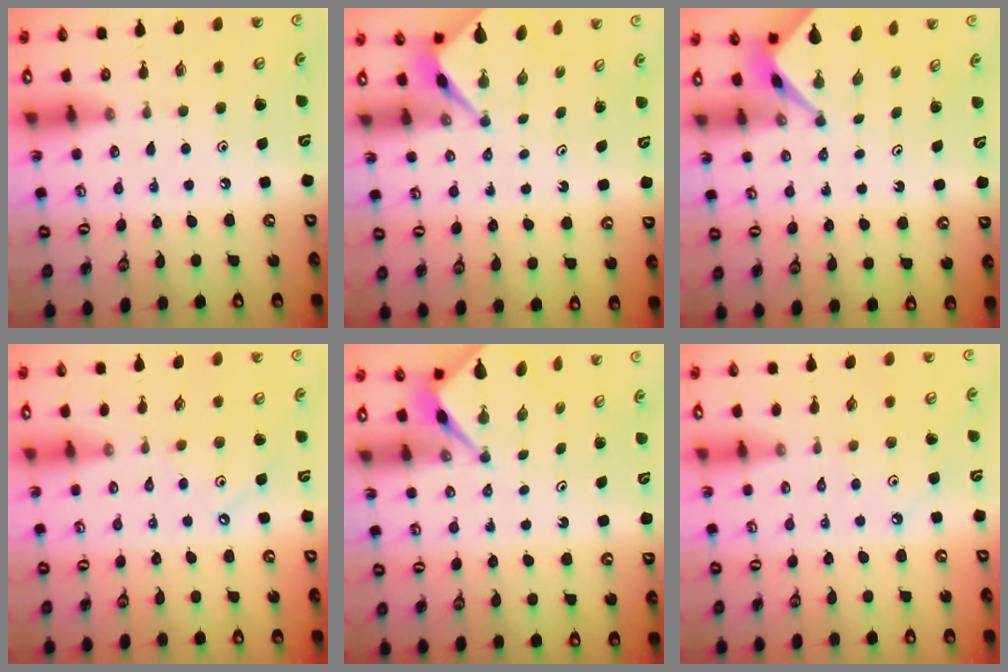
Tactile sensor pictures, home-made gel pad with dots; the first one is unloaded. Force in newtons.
{"total": 2.6, "press": 2.6, "slide": 0.1}
{"total": 2.3, "press": 2.3, "slide": 0.3}
{"total": 3.8, "press": 3.8, "slide": 0.5}
{"total": 2.7, "press": 2.7, "slide": 0.1}
{"total": 2.1, "press": 2.1, "slide": 0.4}